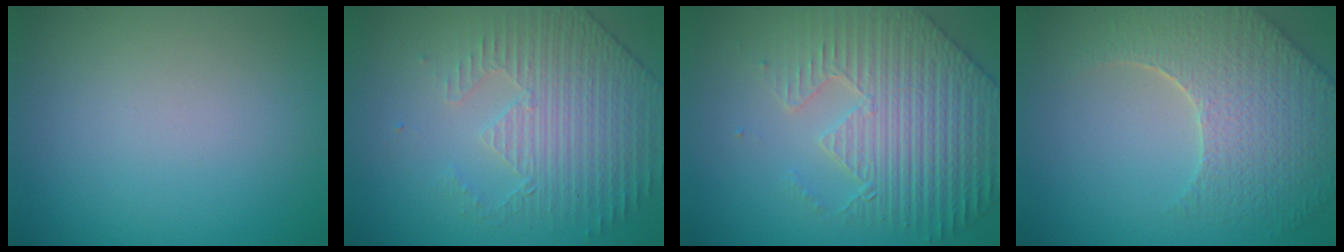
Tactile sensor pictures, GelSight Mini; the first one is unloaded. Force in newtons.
{"total": 4.5, "press": 3.6, "slide": 2.8}
{"total": 6.7, "press": 5.7, "slide": 3.6}
{"total": 6.8, "press": 5.4, "slide": 4.1}